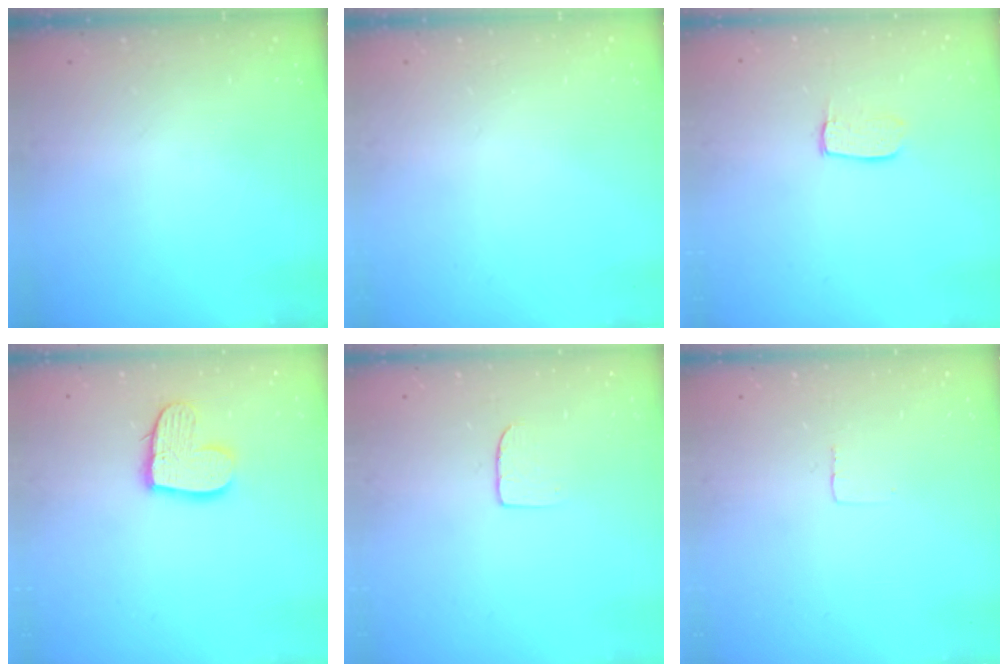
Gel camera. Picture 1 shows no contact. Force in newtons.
{"total": 0.0}
{"total": 6.2, "press": 6.2, "slide": 0.4}
{"total": 12.6, "press": 12.5, "slide": 1.0}
{"total": 4.7, "press": 4.7, "slide": 0.4}
{"total": 2.4, "press": 2.4, "slide": 0.1}